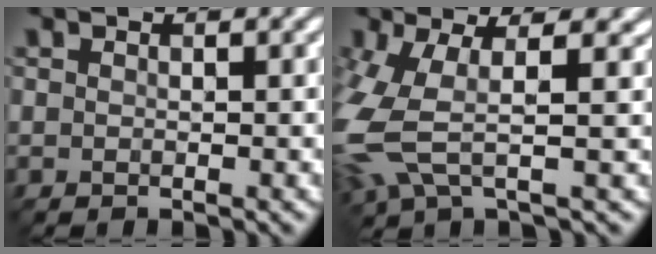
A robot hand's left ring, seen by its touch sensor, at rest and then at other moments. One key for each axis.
{"total": 8.1, "fx": 0.3, "fy": 3.6, "fz": 7.3, "tx": -0.202, "ty": -0.013, "tz": 0.001}